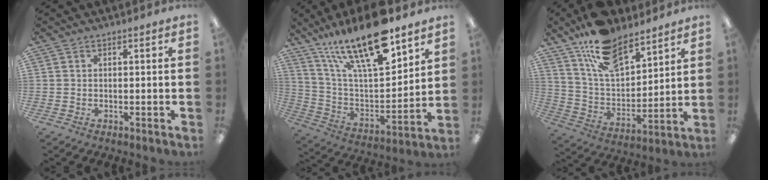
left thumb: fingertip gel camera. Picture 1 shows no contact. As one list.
[{"total": 23.0, "force": [15.9, 7.7, 14.7], "torque": [-0.268, -0.098, 0.272]}, {"total": 16.3, "force": [12.0, 7.3, 8.2], "torque": [-0.155, -0.060, 0.219]}]